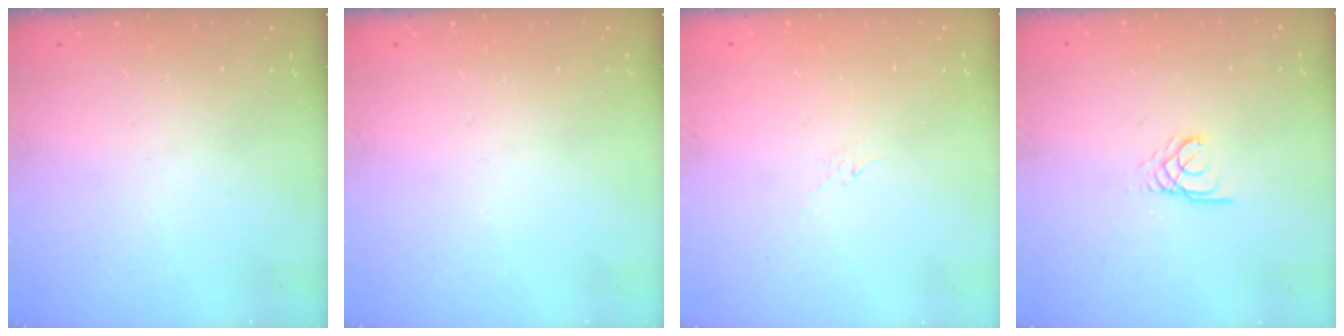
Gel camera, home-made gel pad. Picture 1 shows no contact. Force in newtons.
{"total": 0.0}
{"total": 2.8, "press": 2.7, "slide": 0.6}
{"total": 2.5, "press": 2.5, "slide": 0.2}